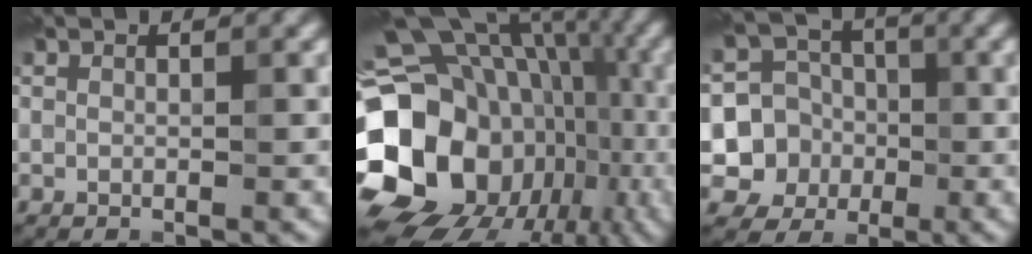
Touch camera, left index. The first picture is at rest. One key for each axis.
{"total": 21.7, "fx": -3.7, "fy": 18.4, "fz": 10.9, "tx": -0.207, "ty": 0.001, "tz": -0.085}
{"total": 5.7, "fx": -1.2, "fy": 5.5, "fz": 1.3, "tx": -0.004, "ty": 0.001, "tz": -0.043}